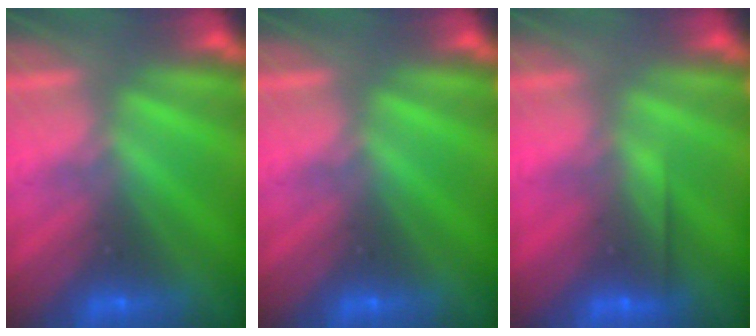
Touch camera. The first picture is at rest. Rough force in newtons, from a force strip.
{"total": 0.0}
{"total": 2.6}